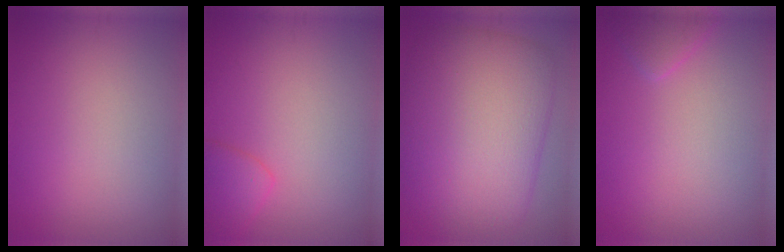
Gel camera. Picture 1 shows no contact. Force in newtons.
{"total": 2.4, "press": 2.4, "slide": 0.2}
{"total": 12.2, "press": 12.1, "slide": 0.7}
{"total": 1.5, "press": 1.5, "slide": 0.1}